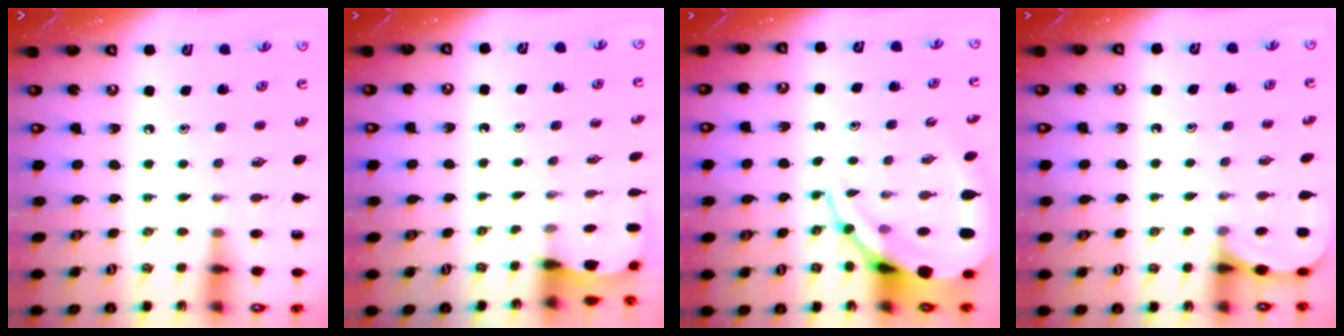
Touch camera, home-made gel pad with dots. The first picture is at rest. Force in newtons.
{"total": 2.6, "press": 2.6, "slide": 0.3}
{"total": 11.4, "press": 11.3, "slide": 1.2}
{"total": 4.5, "press": 4.4, "slide": 0.3}